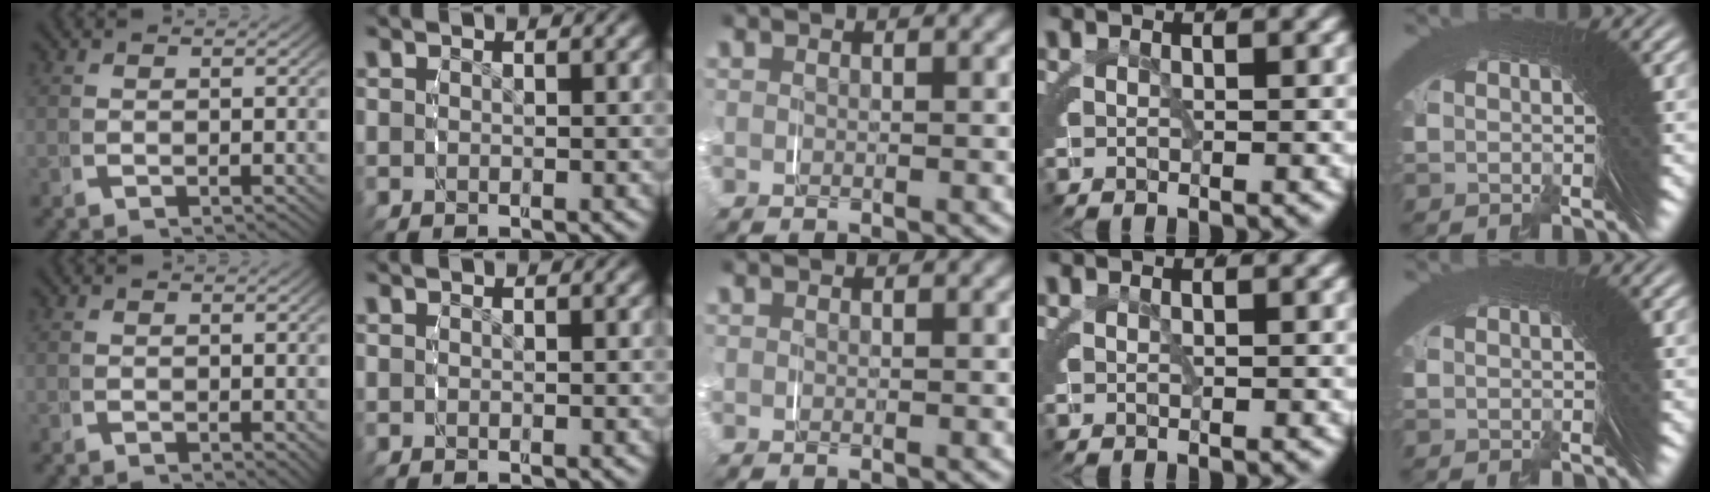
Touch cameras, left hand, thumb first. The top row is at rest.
{"thumb": {"total": 0.6, "force": [0.1, 0.4, 0.5], "torque": [-0.007, -0.006, 0.005]}}